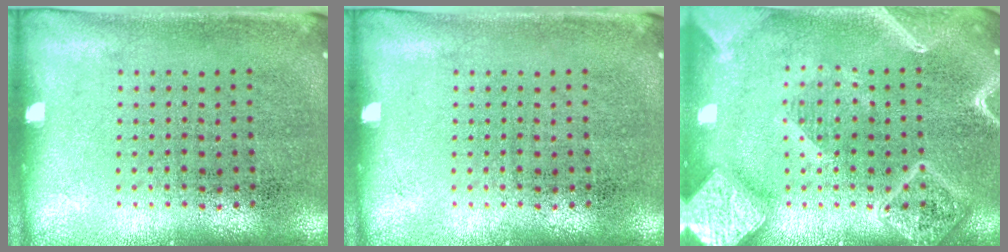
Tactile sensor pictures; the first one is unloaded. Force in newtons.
{"total": 0.0}
{"total": 4.1, "press": 4.1, "slide": 0.5}